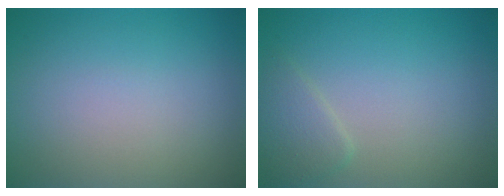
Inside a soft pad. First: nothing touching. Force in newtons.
{"total": 1.8, "press": 1.8, "slide": 0.1}